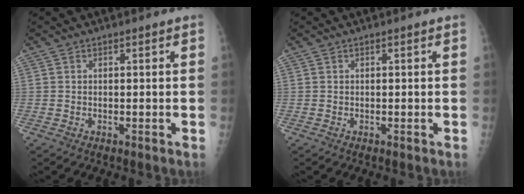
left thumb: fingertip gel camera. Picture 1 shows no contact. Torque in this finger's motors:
{"motor_torque": [0.01, 0.00, 0.00, 0.00, 0.02]}